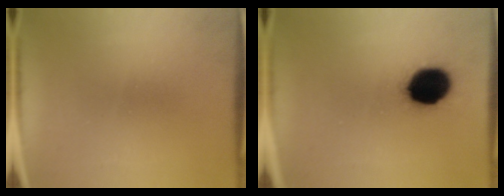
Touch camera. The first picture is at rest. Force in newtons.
{"total": 11.9}